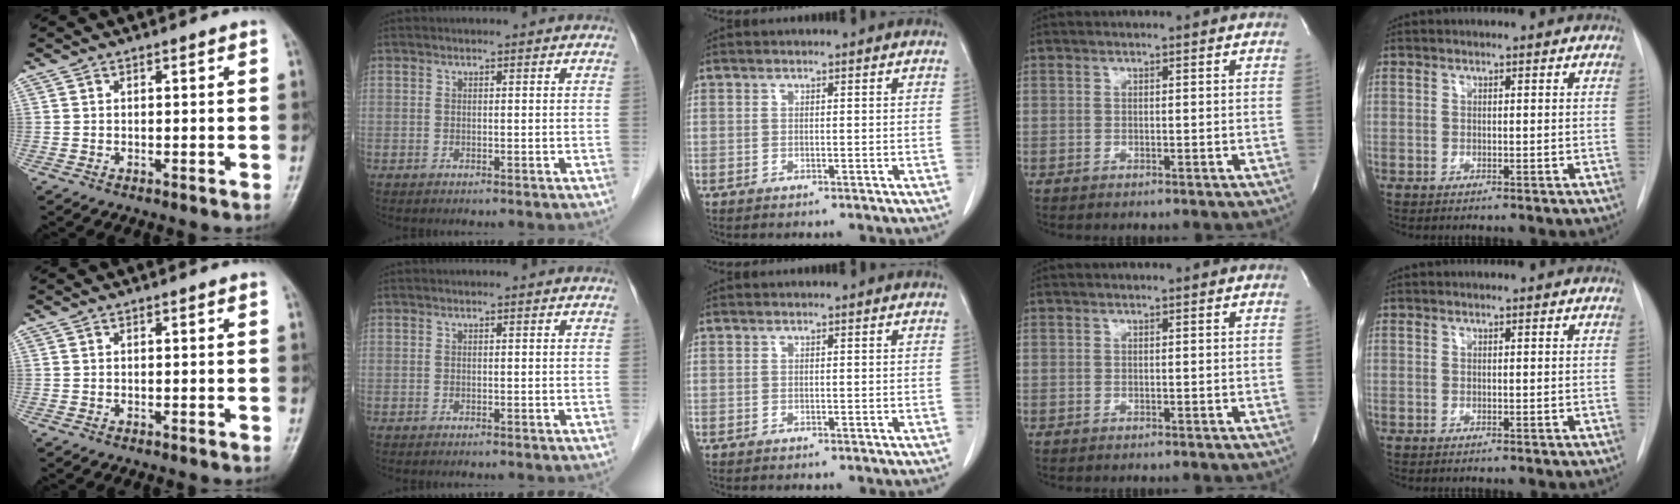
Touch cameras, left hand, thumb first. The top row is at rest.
{}